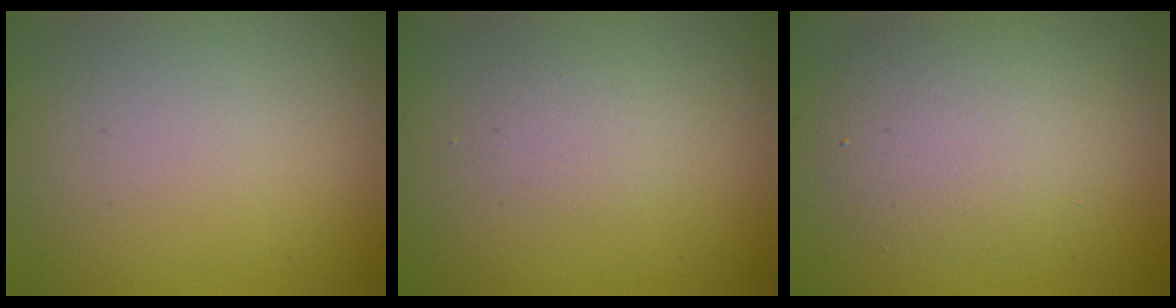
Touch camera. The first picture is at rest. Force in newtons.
{"total": 1.3, "press": 1.3, "slide": 0.0}
{"total": 4.5, "press": 4.5, "slide": 0.5}